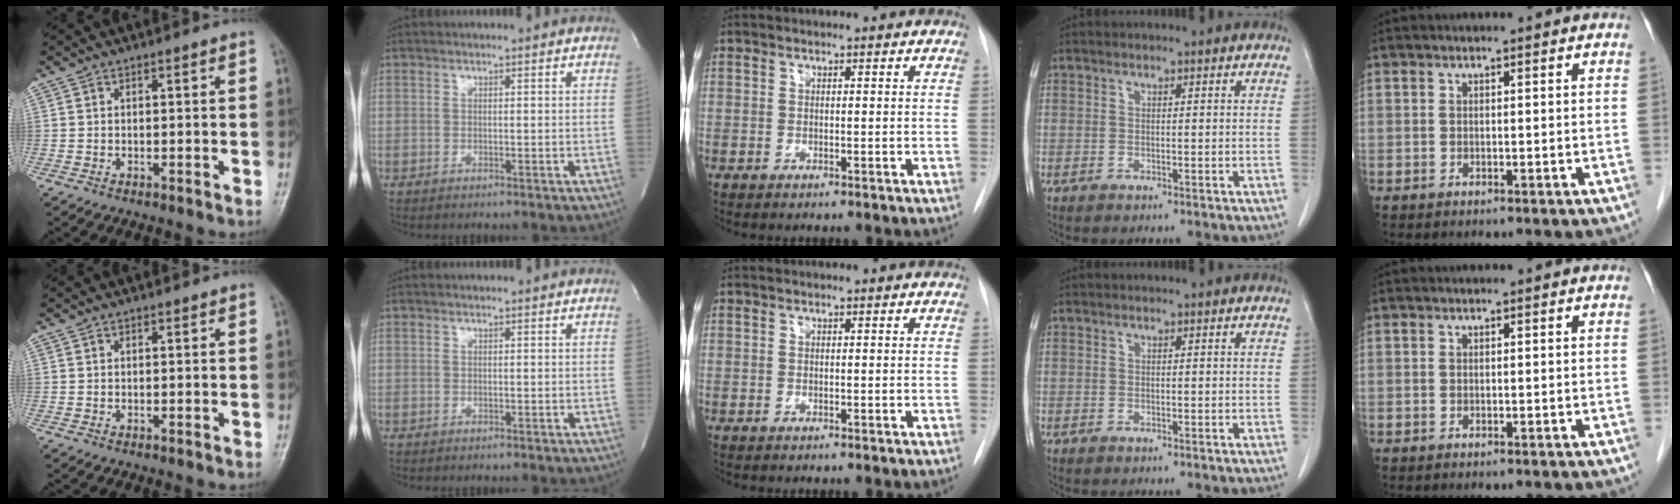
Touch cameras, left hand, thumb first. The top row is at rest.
{}